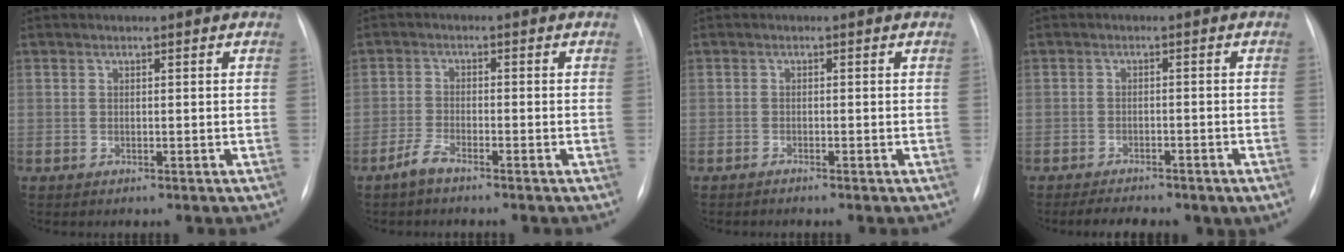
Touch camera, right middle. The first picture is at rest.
{"total": 2.6, "force": [-2.2, 0.3, 1.4], "torque": [-0.038, -0.003, -0.047]}
{"total": 0.5, "force": [-0.5, -0.1, 0.1], "torque": [-0.003, -0.001, -0.011]}
{"total": 5.5, "force": [-4.3, 1.6, 3.0], "torque": [-0.049, -0.006, -0.056]}